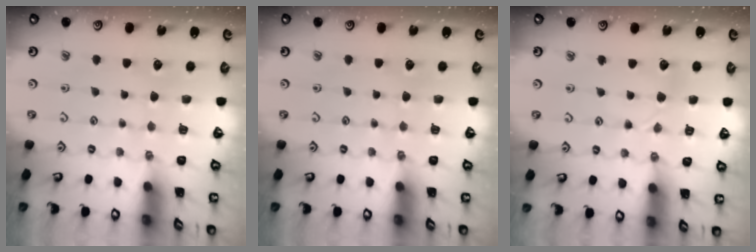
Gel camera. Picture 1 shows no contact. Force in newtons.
{"total": 0.0}
{"total": 2.2, "press": 2.2, "slide": 0.3}